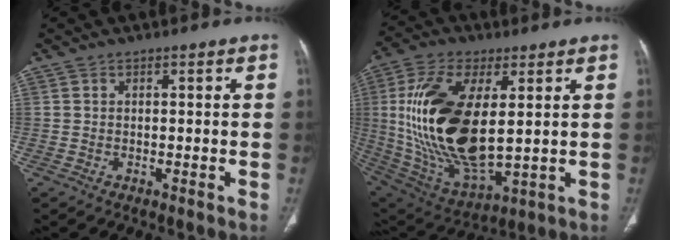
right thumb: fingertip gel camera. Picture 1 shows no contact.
{"total": 24.4, "force": [3.0, 11.5, 21.2], "torque": [-0.427, -0.022, 0.067]}